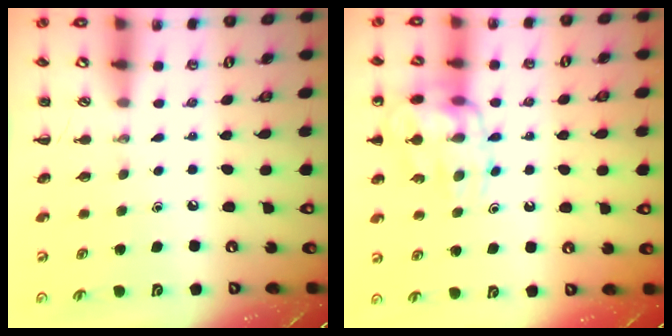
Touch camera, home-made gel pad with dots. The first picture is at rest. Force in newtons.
{"total": 15.5, "press": 15.4, "slide": 1.7}